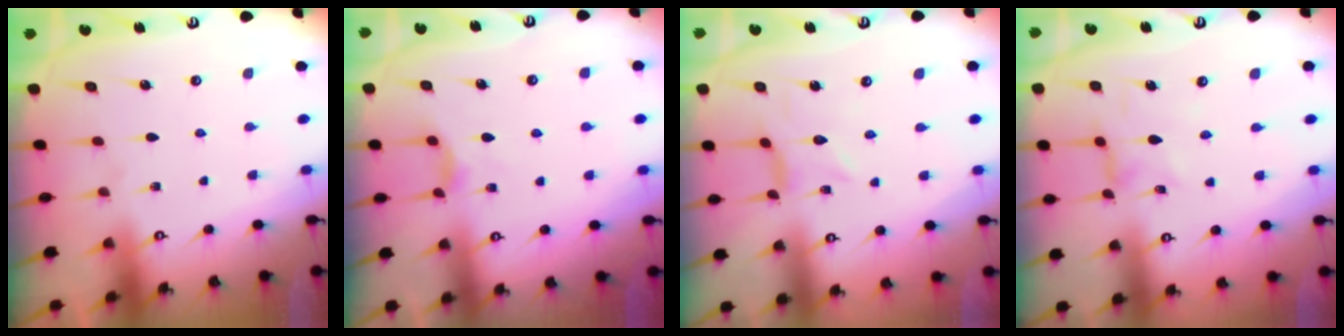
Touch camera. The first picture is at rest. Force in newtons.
{"total": 5.2, "press": 5.2, "slide": 0.6}
{"total": 0.0}
{"total": 1.2, "press": 1.2, "slide": 0.3}